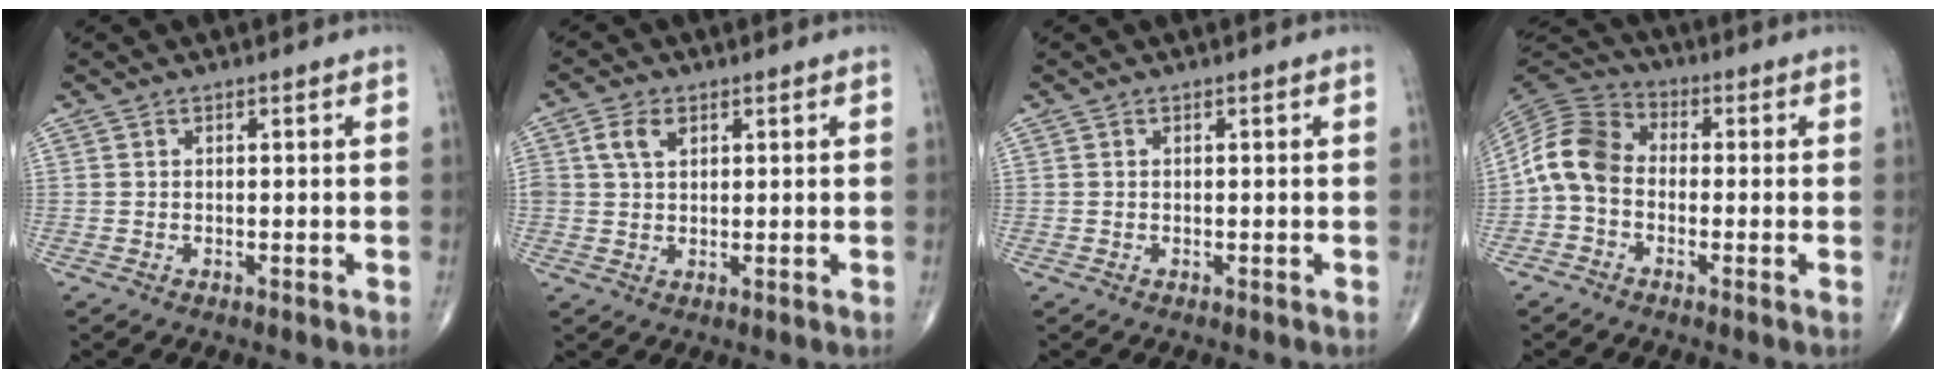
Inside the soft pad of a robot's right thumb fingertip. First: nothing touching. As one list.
[{"total": 4.3, "force": [1.7, 2.8, 2.8], "torque": [-0.053, 0.003, 0.033]}, {"total": 0.0}, {"total": 9.2, "force": [-1.4, 6.9, 6.0], "torque": [-0.109, 0.027, -0.046]}]